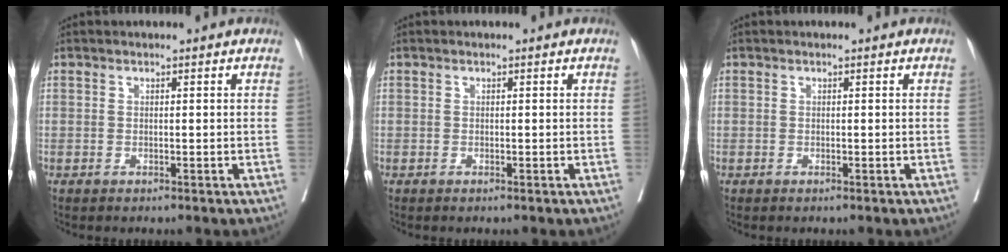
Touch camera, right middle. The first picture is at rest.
{"total": 0.0}
{"total": 0.0}